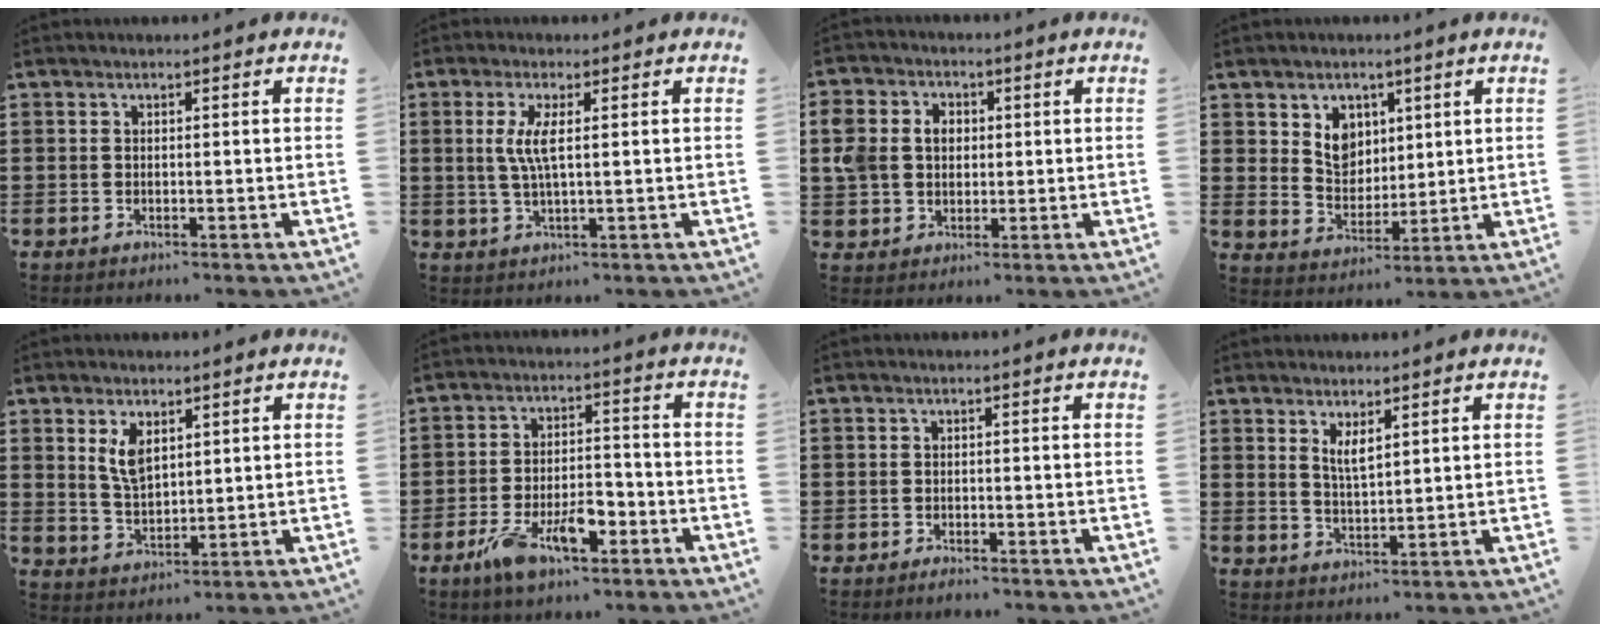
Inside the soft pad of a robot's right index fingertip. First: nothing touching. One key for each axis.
{"total": 4.5, "fx": 0.8, "fy": 0.6, "fz": 4.4, "tx": -0.102, "ty": -0.007, "tz": 0.007}
{"total": 6.6, "fx": 1.1, "fy": 5.7, "fz": 3.2, "tx": -0.103, "ty": 0.014, "tz": 0.014}
{"total": 5.9, "fx": 2.8, "fy": 4.7, "fz": 2.0, "tx": -0.055, "ty": 0.010, "tz": 0.050}
{"total": 5.0, "fx": 2.3, "fy": 2.5, "fz": 3.6, "tx": -0.073, "ty": 0.003, "tz": 0.039}
{"total": 8.6, "fx": -4.6, "fy": 3.6, "fz": 6.3, "tx": -0.124, "ty": 0.008, "tz": -0.081}
{"total": 1.1, "fx": -1.0, "fy": 0.1, "fz": 0.2, "tx": -0.007, "ty": -0.001, "tz": -0.020}
{"total": 3.0, "fx": 1.7, "fy": 0.9, "fz": 2.2, "tx": -0.047, "ty": 0.004, "tz": 0.030}